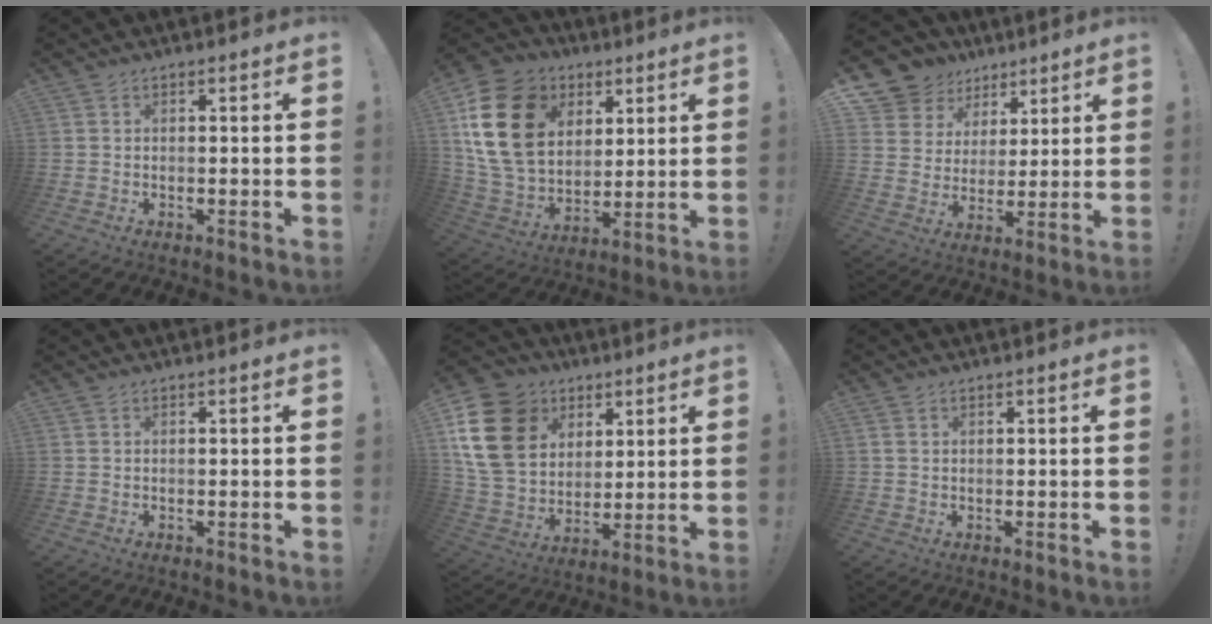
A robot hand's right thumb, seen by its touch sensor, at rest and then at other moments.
{"total": 22.0, "force": [7.3, 16.5, 12.5], "torque": [-0.222, -0.024, 0.152]}
{"total": 11.0, "force": [6.6, 8.5, 2.0], "torque": [-0.035, -0.052, 0.138]}
{"total": 0.0}
{"total": 19.5, "force": [7.0, 15.1, 10.1], "torque": [-0.188, -0.027, 0.145]}
{"total": 1.0, "force": [0.5, 0.6, 0.6], "torque": [-0.021, 0.005, 0.011]}